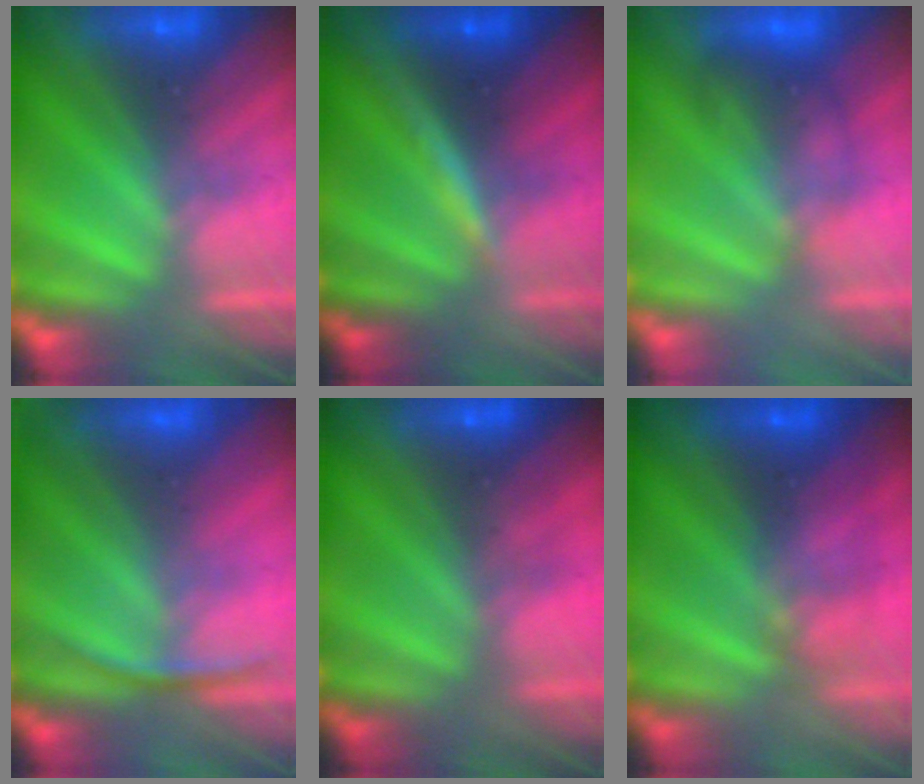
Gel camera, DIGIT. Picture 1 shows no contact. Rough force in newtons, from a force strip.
{"total": 3.1}
{"total": 1.7}
{"total": 2.9}
{"total": 2.1}
{"total": 3.3}